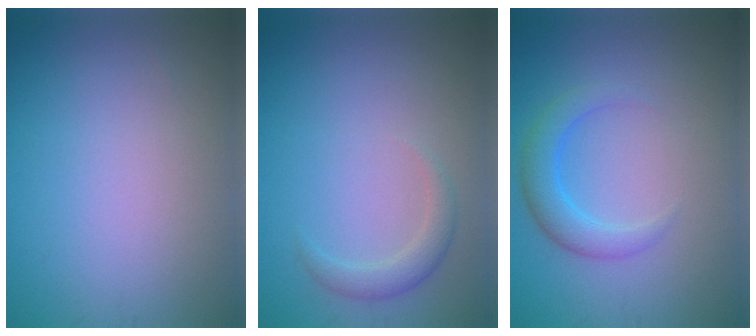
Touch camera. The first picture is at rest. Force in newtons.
{"total": 1.8, "press": 1.8, "slide": 0.2}
{"total": 2.8, "press": 2.8, "slide": 0.1}